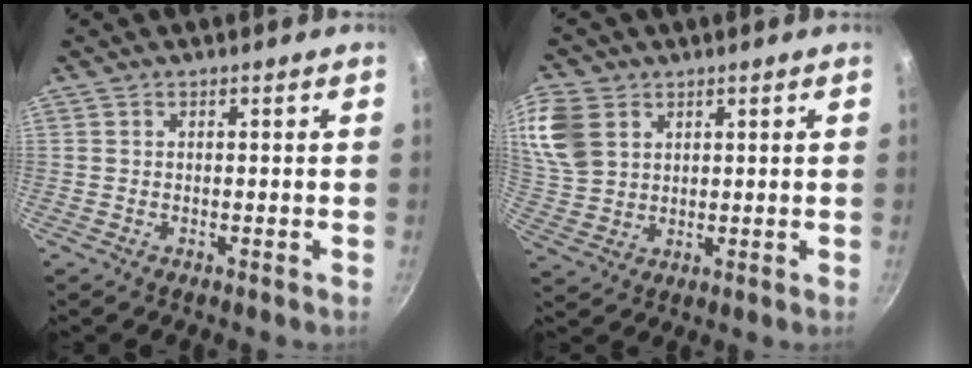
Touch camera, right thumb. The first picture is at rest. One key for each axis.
{"total": 12.3, "fx": 4.8, "fy": 9.3, "fz": 6.5, "tx": -0.141, "ty": -0.005, "tz": 0.101}